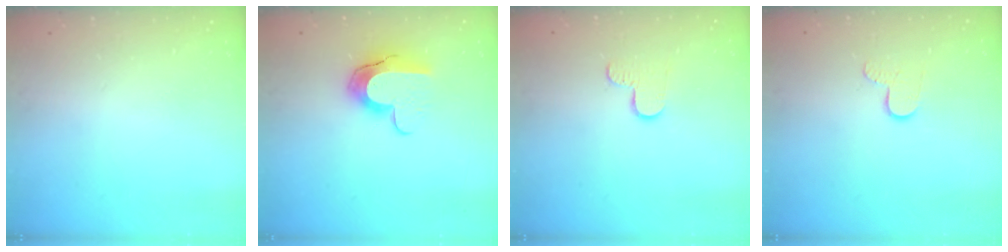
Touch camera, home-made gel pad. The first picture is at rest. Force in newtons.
{"total": 10.8, "press": 10.7, "slide": 0.7}
{"total": 5.1, "press": 5.0, "slide": 0.5}
{"total": 5.9, "press": 5.9, "slide": 0.6}